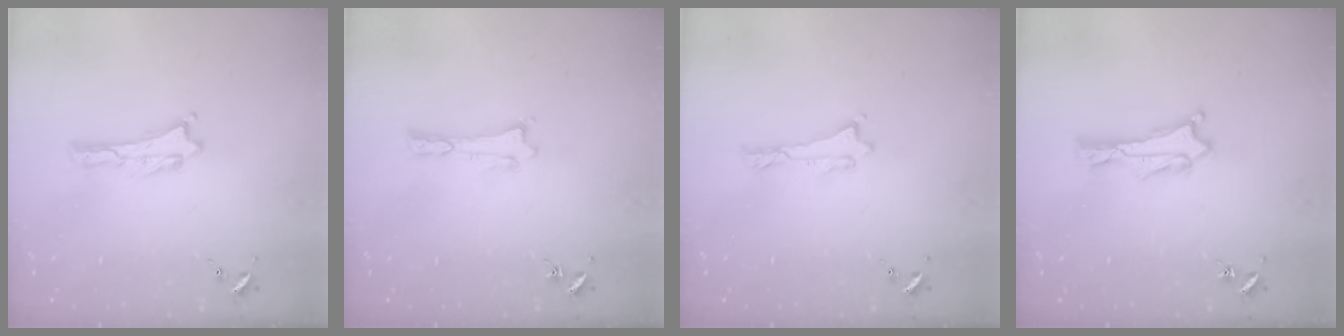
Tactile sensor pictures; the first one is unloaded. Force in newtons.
{"total": 0.0}
{"total": 0.0}
{"total": 1.0, "press": 1.0, "slide": 0.1}